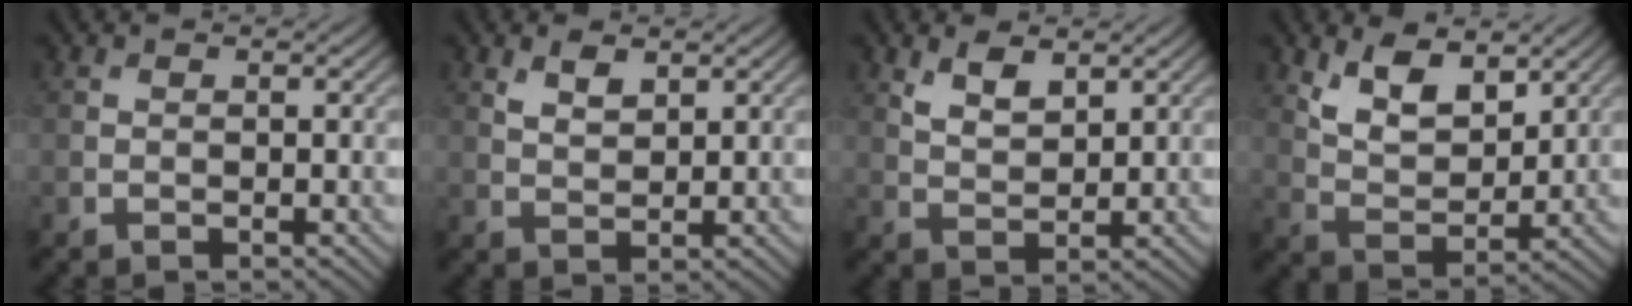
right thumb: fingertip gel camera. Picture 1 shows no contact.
{"total": 2.6, "force": [1.7, 1.1, 1.5], "torque": [-0.033, -0.004, 0.037]}
{"total": 3.7, "force": [2.4, 1.6, 2.2], "torque": [-0.049, -0.007, 0.052]}
{"total": 7.3, "force": [4.3, 3.5, 4.6], "torque": [-0.098, -0.011, 0.081]}